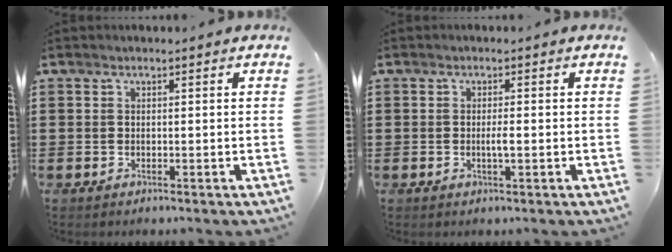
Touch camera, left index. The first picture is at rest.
{"total": 1.8, "force": [-0.2, 0.2, 1.8], "torque": [-0.034, -0.001, -0.005]}